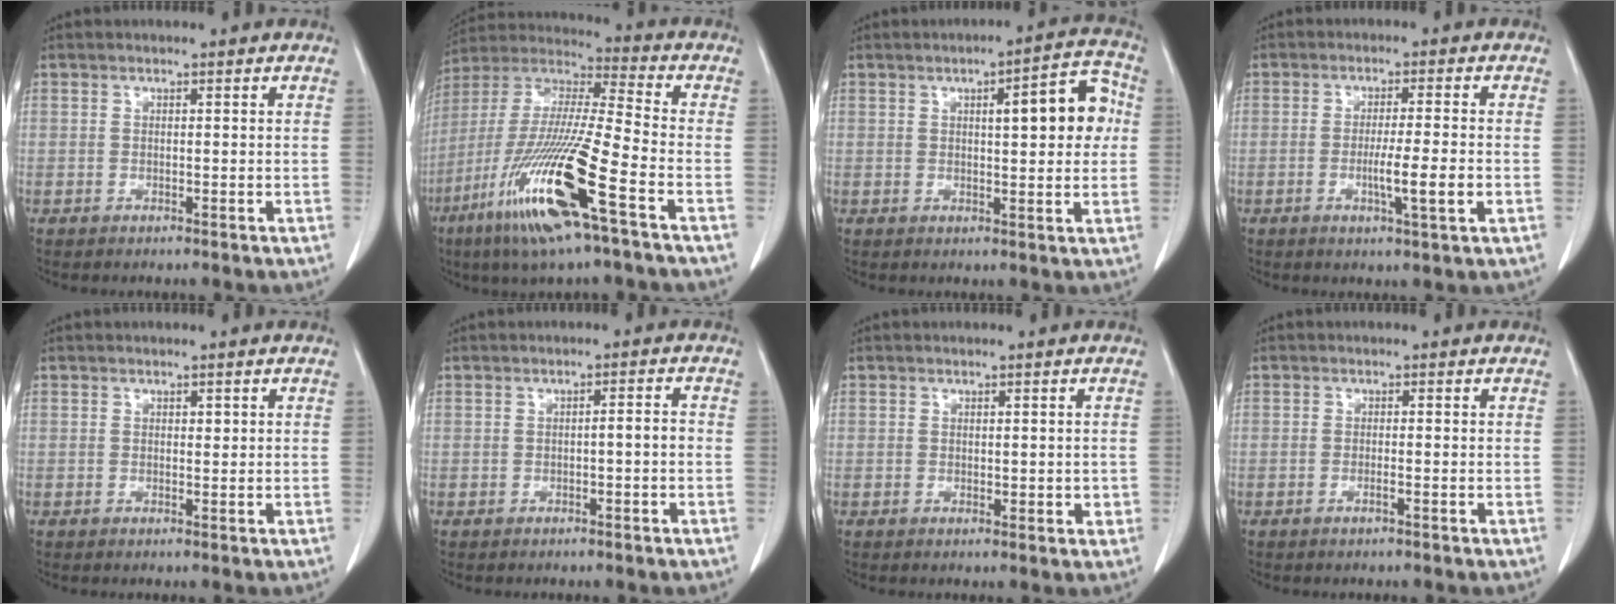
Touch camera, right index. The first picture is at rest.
{"total": 20.1, "force": [-9.1, 0.9, 17.9], "torque": [-0.394, -0.044, -0.179]}
{"total": 9.0, "force": [1.7, 2.2, 8.6], "torque": [-0.108, 0.023, 0.019]}
{"total": 6.0, "force": [-1.5, -0.2, 5.8], "torque": [-0.096, -0.010, -0.025]}
{"total": 0.6, "force": [0.3, 0.4, 0.4], "torque": [-0.004, 0.000, 0.003]}
{"total": 1.7, "force": [-0.5, 0.2, 1.6], "torque": [-0.021, 0.003, -0.009]}
{"total": 2.0, "force": [0.0, 1.2, 1.6], "torque": [-0.015, -0.003, 0.003]}
{"total": 0.9, "force": [-0.5, -0.1, 0.8], "torque": [-0.015, 0.000, -0.008]}